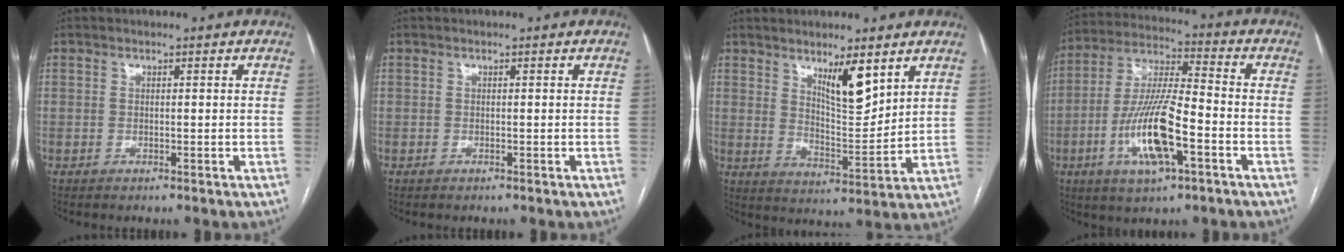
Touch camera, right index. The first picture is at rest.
{"total": 0.0}
{"total": 7.6, "force": [4.8, 1.7, 5.7], "torque": [-0.100, -0.014, 0.086]}
{"total": 14.3, "force": [-5.0, 3.0, 13.0], "torque": [-0.264, -0.004, -0.088]}